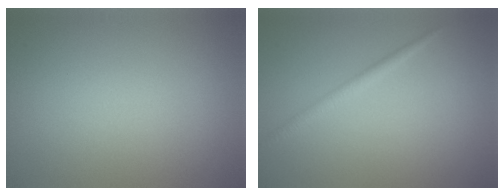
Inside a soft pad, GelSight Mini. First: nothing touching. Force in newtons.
{"total": 1.4, "press": 1.4, "slide": 0.1}